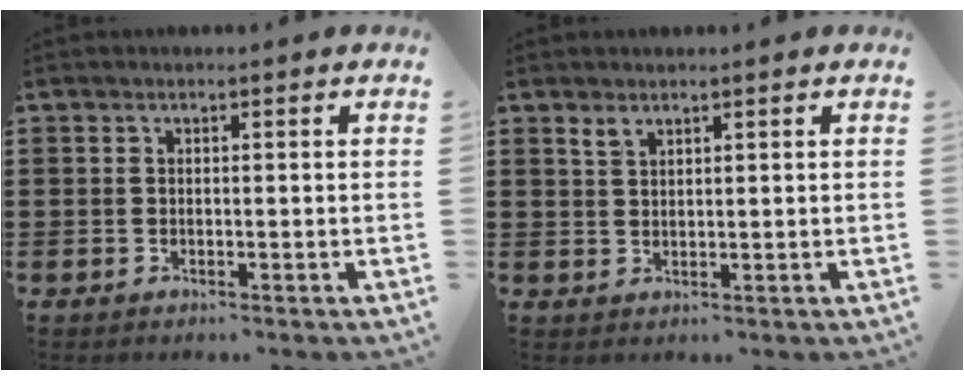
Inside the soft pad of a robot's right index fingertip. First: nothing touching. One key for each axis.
{"total": 1.6, "fx": 1.3, "fy": 0.6, "fz": 0.6, "tx": -0.016, "ty": -0.001, "tz": 0.026}